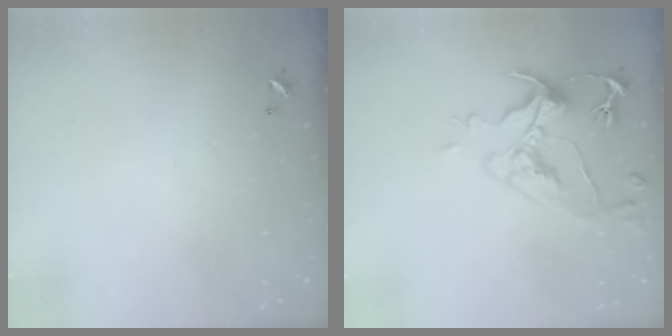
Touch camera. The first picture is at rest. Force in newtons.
{"total": 6.6, "press": 6.5, "slide": 1.5}